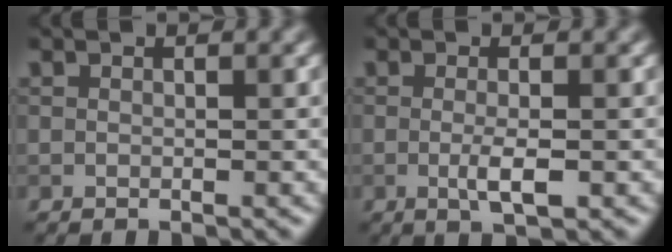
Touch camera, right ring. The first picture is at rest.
{"total": 2.3, "force": [-0.4, 0.4, 2.2], "torque": [-0.042, -0.006, -0.007]}